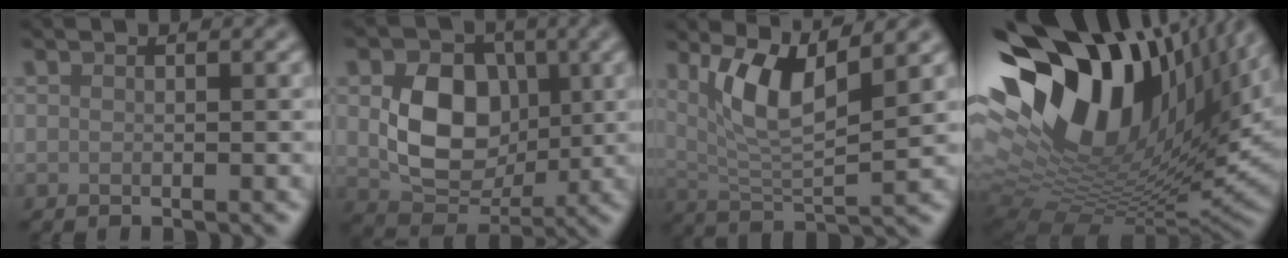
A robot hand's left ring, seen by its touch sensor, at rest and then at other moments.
{"total": 7.7, "force": [-0.1, 5.7, 5.1], "torque": [-0.090, -0.009, -0.006]}
{"total": 5.7, "force": [1.9, 1.8, 5.1], "torque": [-0.107, -0.015, 0.036]}
{"total": 19.3, "force": [5.6, 9.5, 15.8], "torque": [-0.280, 0.002, 0.106]}